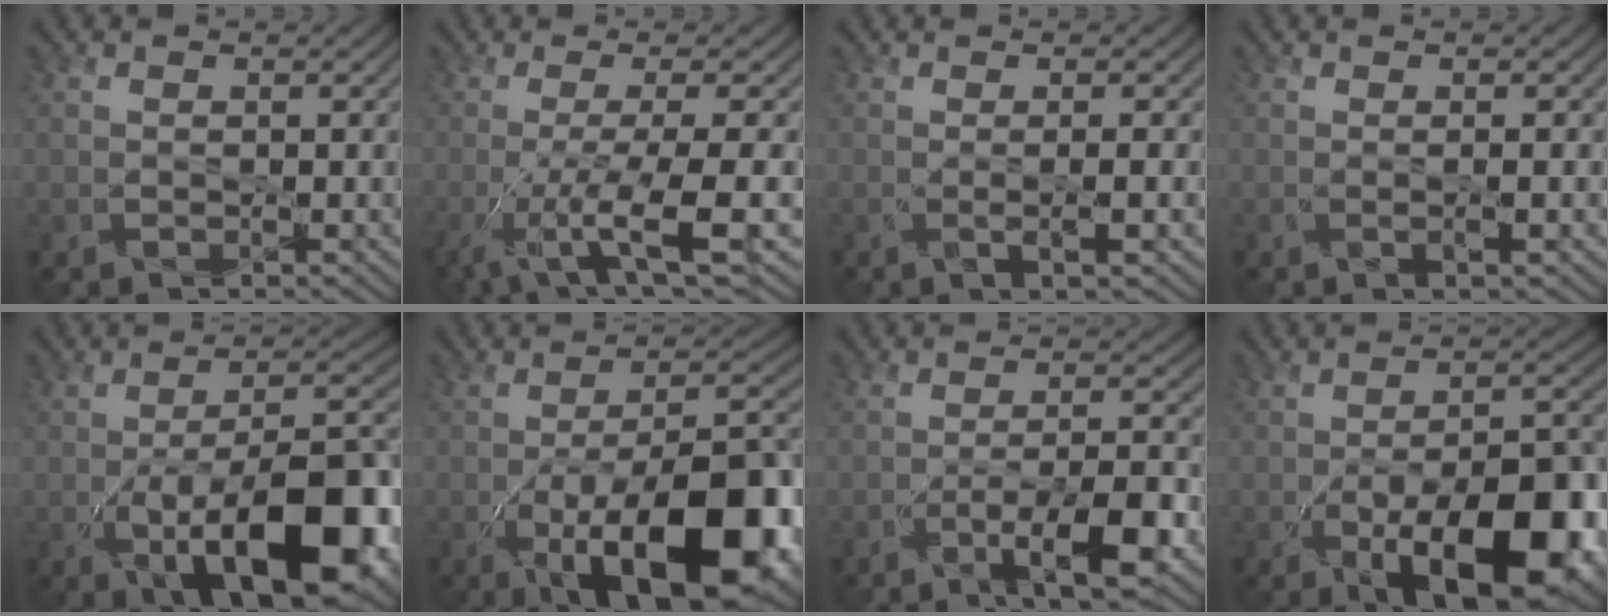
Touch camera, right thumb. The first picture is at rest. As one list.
[{"total": 9.4, "force": [-2.9, 1.8, 8.7], "torque": [-0.150, 0.000, -0.054]}, {"total": 2.4, "force": [0.0, 0.5, 2.3], "torque": [-0.040, 0.003, -0.006]}, {"total": 1.4, "force": [0.0, 0.2, 1.3], "torque": [-0.024, 0.002, -0.004]}, {"total": 15.5, "force": [-5.1, 6.5, 13.1], "torque": [-0.200, -0.016, -0.085]}, {"total": 17.0, "force": [-6.4, 6.8, 14.1], "torque": [-0.209, -0.009, -0.109]}, {"total": 7.9, "force": [-4.3, 1.9, 6.4], "torque": [-0.103, 0.002, -0.068]}, {"total": 14.2, "force": [-5.6, 6.3, 11.4], "torque": [-0.179, -0.025, -0.085]}]